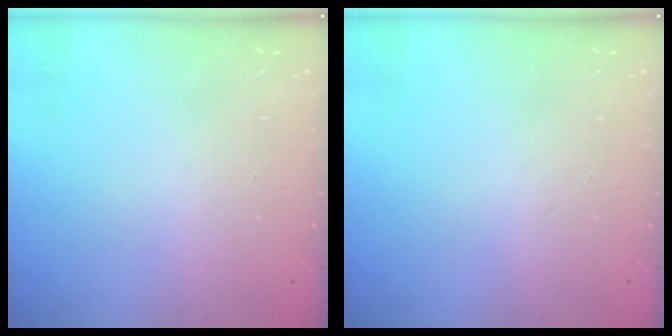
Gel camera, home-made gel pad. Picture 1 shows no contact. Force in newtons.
{"total": 0.0}